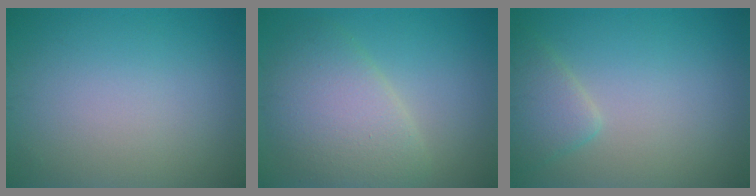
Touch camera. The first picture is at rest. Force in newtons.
{"total": 5.9, "press": 5.9, "slide": 0.2}
{"total": 2.5, "press": 2.5, "slide": 0.2}